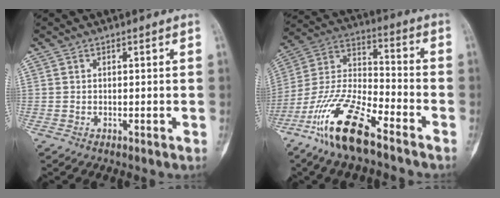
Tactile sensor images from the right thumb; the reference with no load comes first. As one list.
[{"total": 16.7, "force": [-11.0, 4.8, 11.6], "torque": [-0.238, 0.061, -0.214]}]